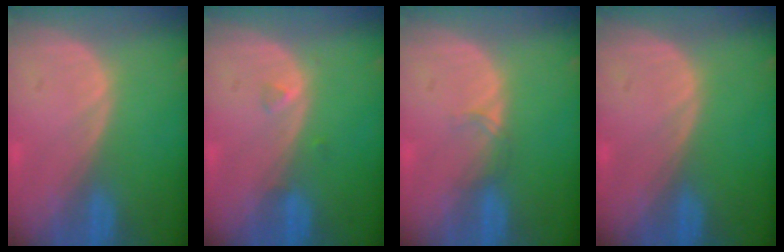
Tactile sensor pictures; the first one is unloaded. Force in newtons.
{"total": 1.0, "press": 1.0, "slide": 0.2}
{"total": 1.3, "press": 1.2, "slide": 0.2}
{"total": 0.0}